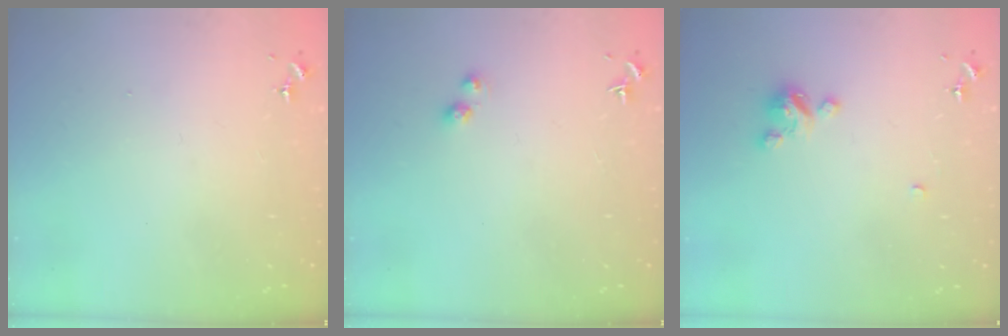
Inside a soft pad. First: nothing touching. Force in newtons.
{"total": 3.2, "press": 3.1, "slide": 0.6}
{"total": 4.3, "press": 4.3, "slide": 0.2}